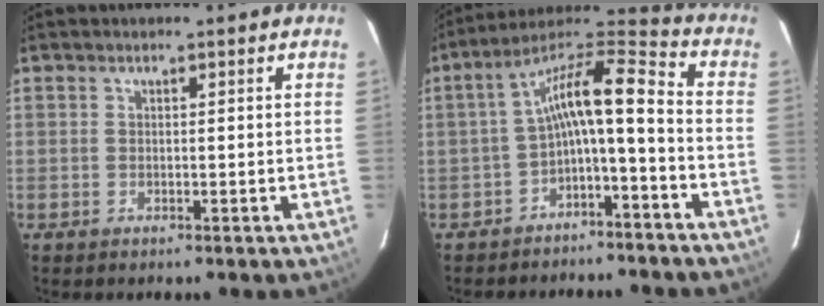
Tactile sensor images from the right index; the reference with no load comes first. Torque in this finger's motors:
{"motor_torque": [0.95, -0.80, 0.64, 0.15]}